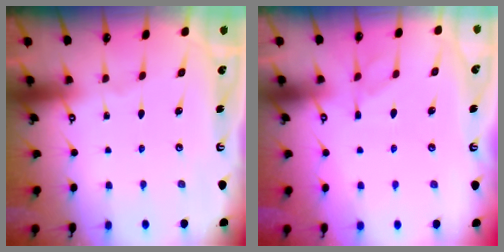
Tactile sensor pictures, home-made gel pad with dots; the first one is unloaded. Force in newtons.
{"total": 1.4, "press": 0.0, "slide": 1.4}